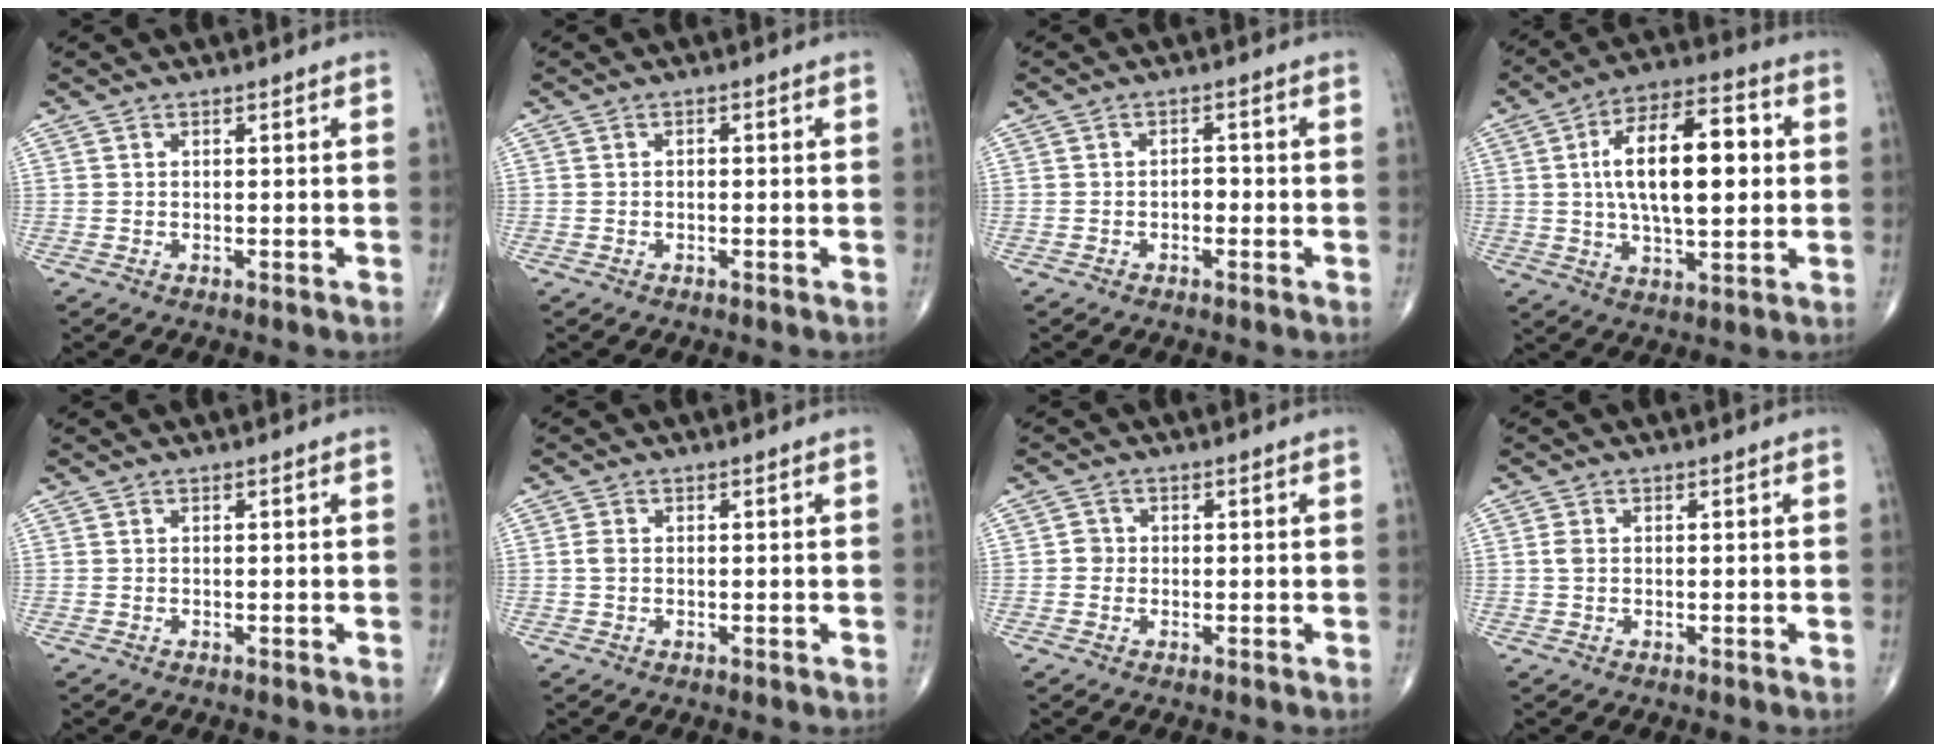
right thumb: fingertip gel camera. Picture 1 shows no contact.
{"total": 0.5, "force": [-0.2, 0.4, 0.3], "torque": [0.000, 0.002, -0.006]}
{"total": 1.7, "force": [-0.6, 1.1, 1.1], "torque": [-0.007, 0.007, -0.015]}
{"total": 18.2, "force": [2.2, 8.1, 16.2], "torque": [-0.252, 0.016, 0.031]}
{"total": 0.0}
{"total": 1.5, "force": [0.0, 1.1, 1.0], "torque": [-0.021, 0.001, -0.001]}
{"total": 1.9, "force": [-0.2, 1.8, 0.6], "torque": [0.003, 0.006, -0.007]}
{"total": 1.6, "force": [0.1, 1.2, 1.1], "torque": [-0.022, 0.002, 0.002]}